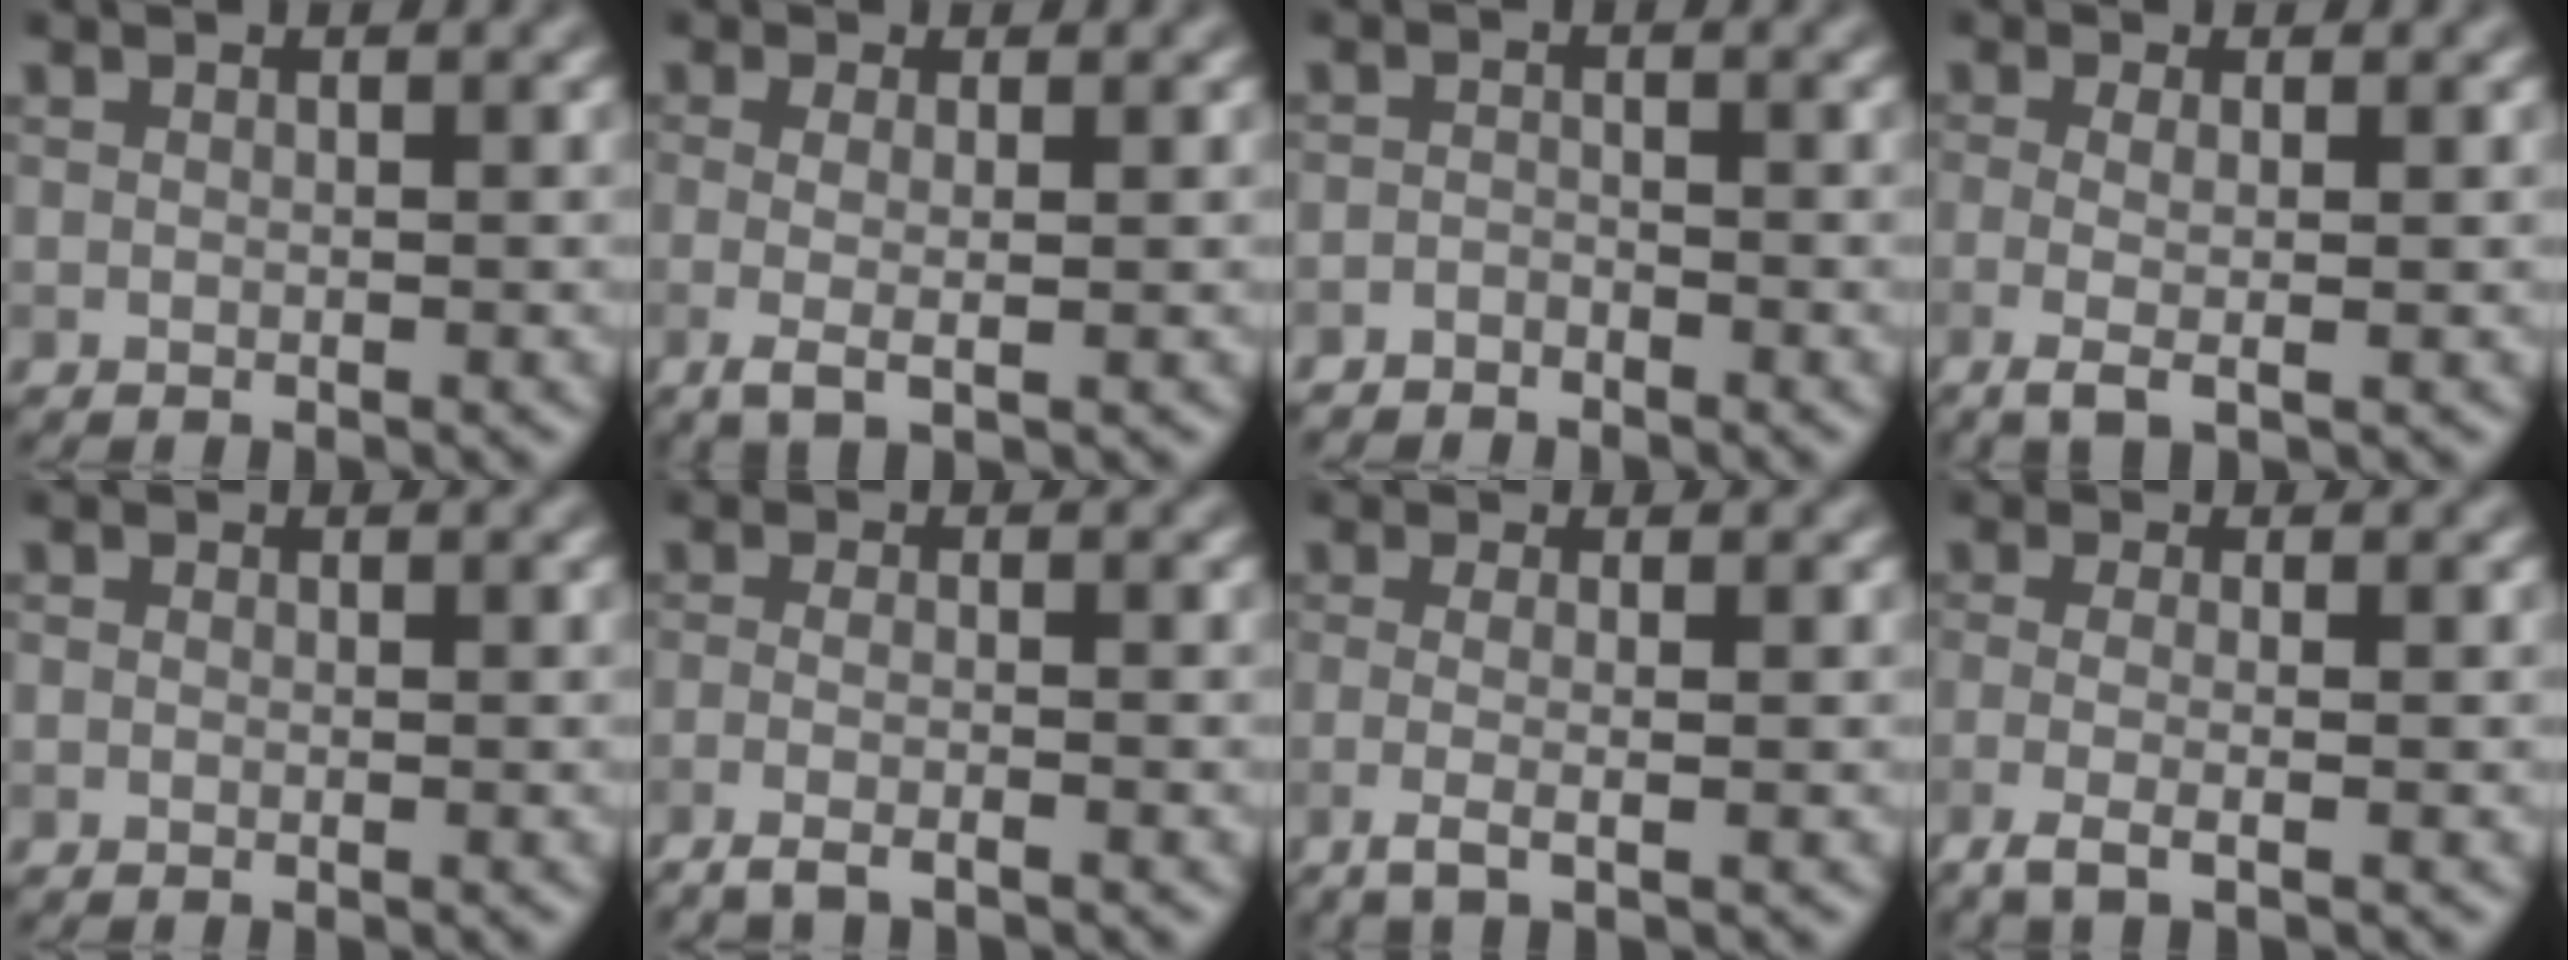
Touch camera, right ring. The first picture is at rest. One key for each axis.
{"total": 2.6, "fx": -0.2, "fy": 0.8, "fz": 2.5, "tx": -0.042, "ty": -0.003, "tz": -0.006}
{"total": 1.2, "fx": -1.1, "fy": 0.5, "fz": 0.1, "tx": 0.002, "ty": 0.003, "tz": -0.024}
{"total": 3.1, "fx": -0.5, "fy": 1.0, "fz": 2.8, "tx": -0.045, "ty": -0.006, "tz": -0.013}
{"total": 0.6, "fx": -0.1, "fy": 0.5, "fz": 0.2, "tx": 0.000, "ty": -0.006, "tz": -0.003}
{"total": 2.6, "fx": -1.7, "fy": 0.7, "fz": 1.8, "tx": -0.027, "ty": -0.004, "tz": -0.042}
{"total": 2.7, "fx": -0.5, "fy": 1.0, "fz": 2.5, "tx": -0.039, "ty": -0.007, "tz": -0.017}
{"total": 3.3, "fx": -1.3, "fy": 1.0, "fz": 2.8, "tx": -0.051, "ty": -0.013, "tz": -0.039}